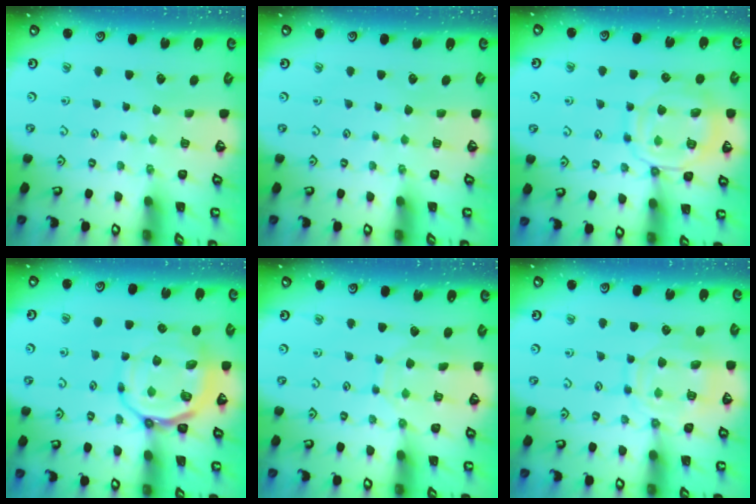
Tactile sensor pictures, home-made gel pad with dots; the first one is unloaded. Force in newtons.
{"total": 0.0}
{"total": 13.9, "press": 13.8, "slide": 1.5}
{"total": 14.0, "press": 13.8, "slide": 2.3}
{"total": 8.9, "press": 8.9, "slide": 0.6}
{"total": 14.2, "press": 14.1, "slide": 1.4}